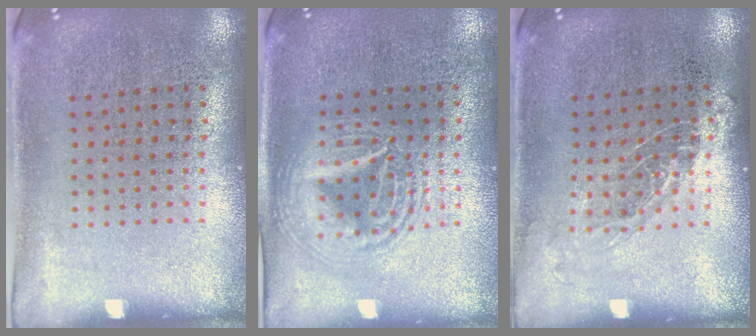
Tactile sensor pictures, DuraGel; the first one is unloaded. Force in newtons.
{"total": 2.6, "press": 2.6, "slide": 0.3}
{"total": 1.0, "press": 0.9, "slide": 0.5}